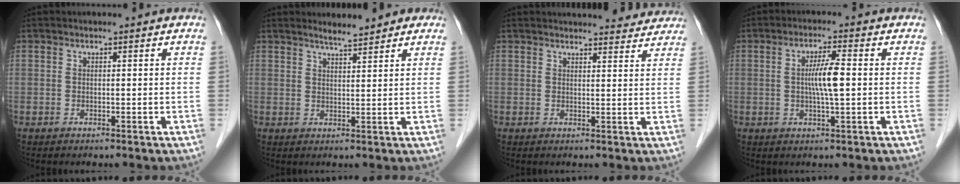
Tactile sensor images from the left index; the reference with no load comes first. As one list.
[{"total": 3.4, "force": [3.0, 0.6, 1.3], "torque": [-0.021, 0.009, 0.047]}, {"total": 11.5, "force": [11.1, 2.1, 2.3], "torque": [-0.008, 0.009, 0.116]}, {"total": 5.0, "force": [0.1, 0.2, 4.9], "torque": [-0.095, 0.001, -0.001]}]